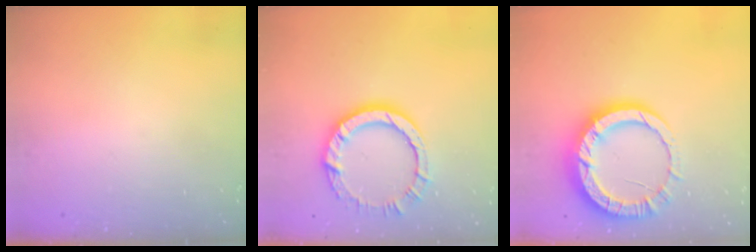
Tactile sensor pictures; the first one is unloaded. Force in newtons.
{"total": 10.6, "press": 10.5, "slide": 1.1}
{"total": 13.4, "press": 13.3, "slide": 1.4}